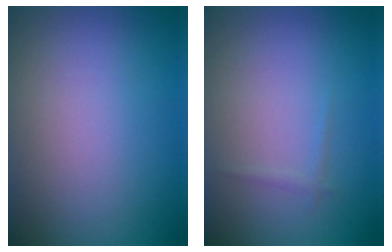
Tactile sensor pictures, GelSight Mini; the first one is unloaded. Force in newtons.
{"total": 0.6, "press": 0.6, "slide": 0.0}